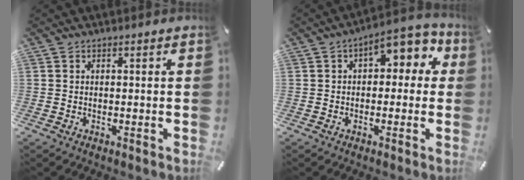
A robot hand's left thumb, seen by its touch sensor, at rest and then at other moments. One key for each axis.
{"total": 7.8, "fx": 2.9, "fy": 4.5, "fz": 5.6, "tx": -0.076, "ty": -0.013, "tz": 0.043}